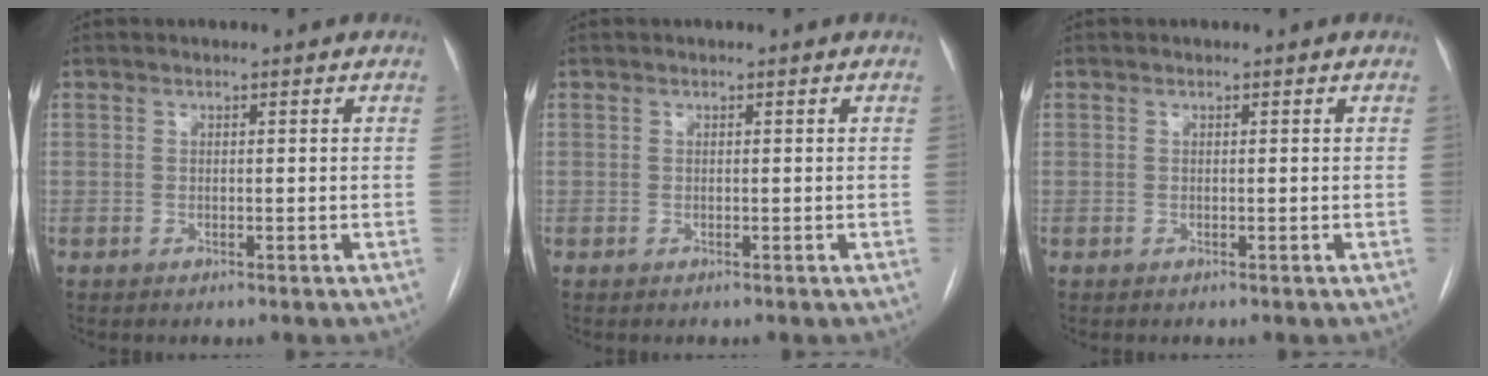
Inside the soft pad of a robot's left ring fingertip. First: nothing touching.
{"total": 0.0}
{"total": 0.0}